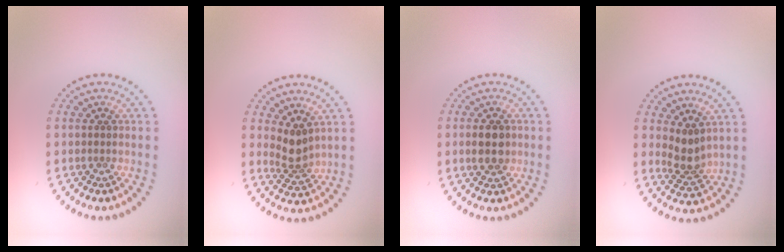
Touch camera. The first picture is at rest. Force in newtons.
{"total": 2.4, "press": 1.8, "slide": 1.6}
{"total": 2.8, "press": 2.8, "slide": 0.2}
{"total": 2.6, "press": 2.0, "slide": 1.7}